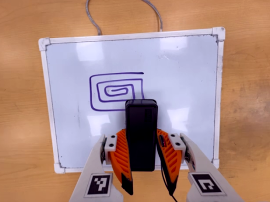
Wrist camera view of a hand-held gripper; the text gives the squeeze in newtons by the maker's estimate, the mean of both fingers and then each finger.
{"total": 5.8, "left": 4.2, "right": 7.4}